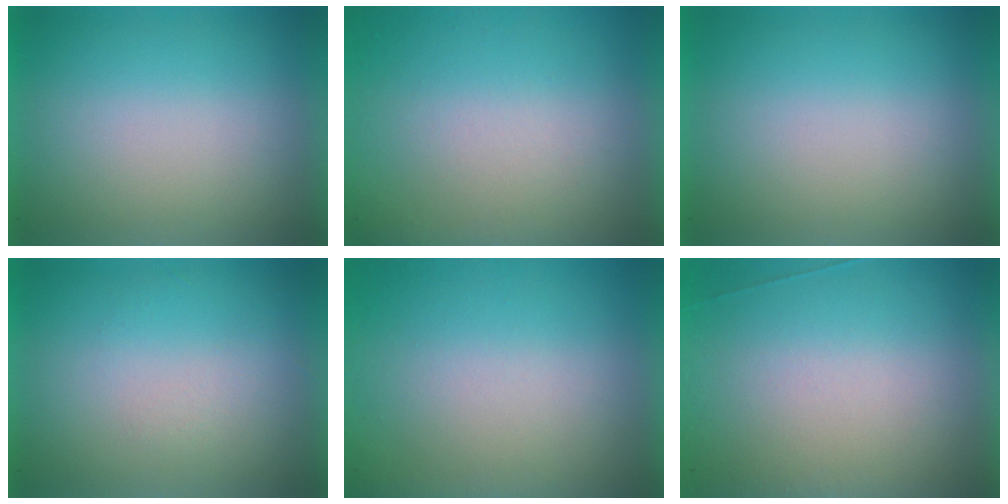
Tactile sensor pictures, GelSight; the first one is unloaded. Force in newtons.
{"total": 6.0}
{"total": 0.0}
{"total": 1.2}
{"total": 5.4}
{"total": 6.7}